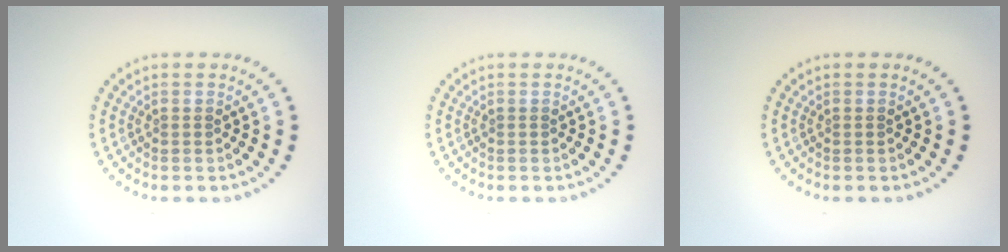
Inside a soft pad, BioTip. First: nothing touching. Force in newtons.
{"total": 0.0}
{"total": 0.0}